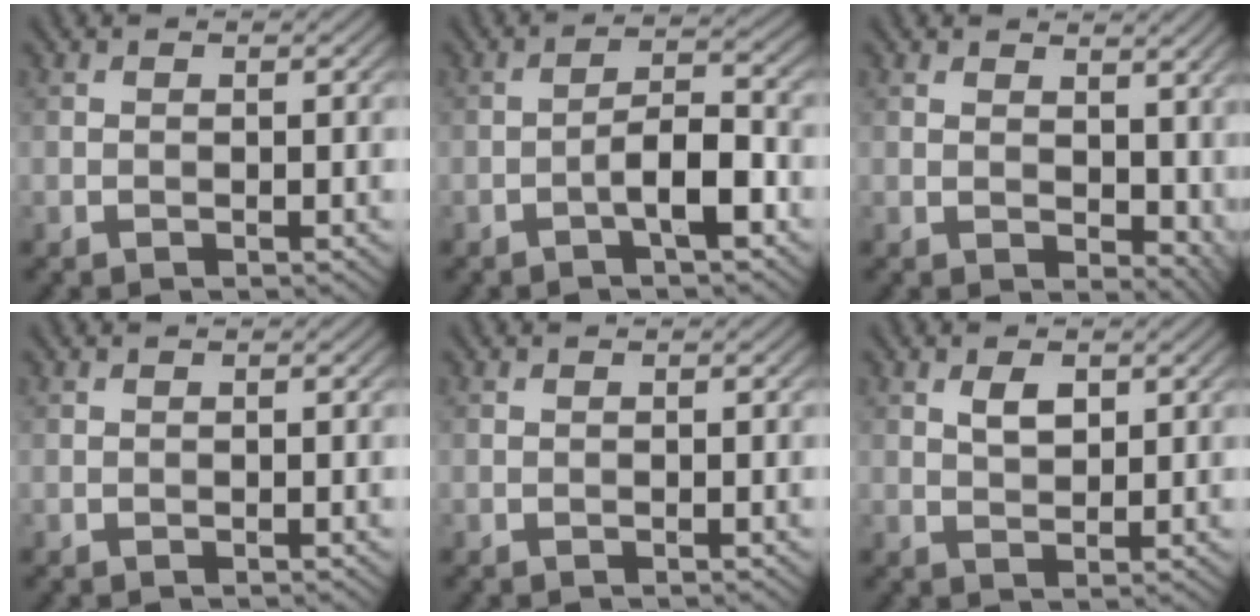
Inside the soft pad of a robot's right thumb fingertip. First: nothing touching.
{"total": 4.9, "force": [-2.3, 1.3, 4.2], "torque": [-0.069, 0.017, -0.048]}
{"total": 5.9, "force": [2.3, 3.7, 4.1], "torque": [-0.060, -0.007, 0.050]}
{"total": 0.0}
{"total": 0.0}
{"total": 2.5, "force": [1.1, 1.3, 1.8], "torque": [-0.037, -0.002, 0.023]}